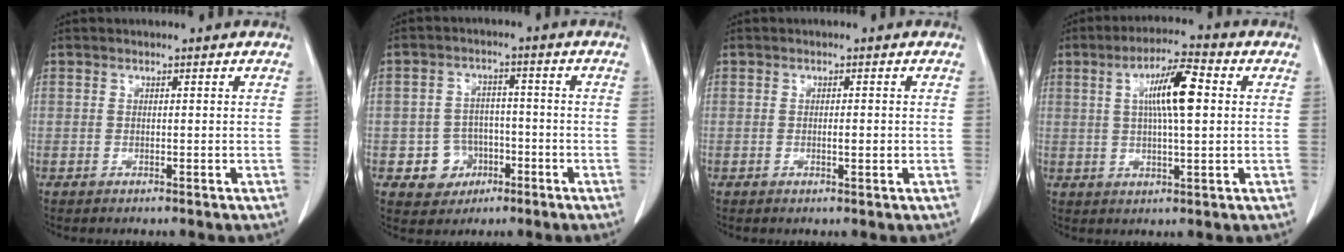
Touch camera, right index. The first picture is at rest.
{"total": 5.7, "force": [-2.2, 5.1, 1.1], "torque": [-0.013, 0.012, -0.026]}
{"total": 1.4, "force": [-0.2, 0.3, 1.4], "torque": [-0.024, 0.001, -0.001]}
{"total": 8.9, "force": [1.9, 1.3, 8.6], "torque": [-0.155, 0.013, 0.031]}